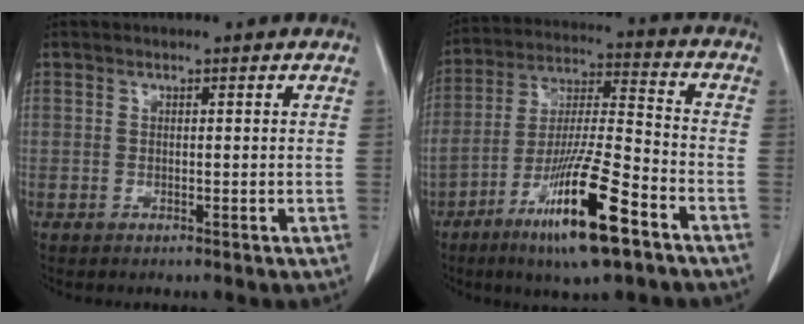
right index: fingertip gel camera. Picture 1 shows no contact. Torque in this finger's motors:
{"motor_torque": [2.14, 0.00, 0.62, 0.21]}